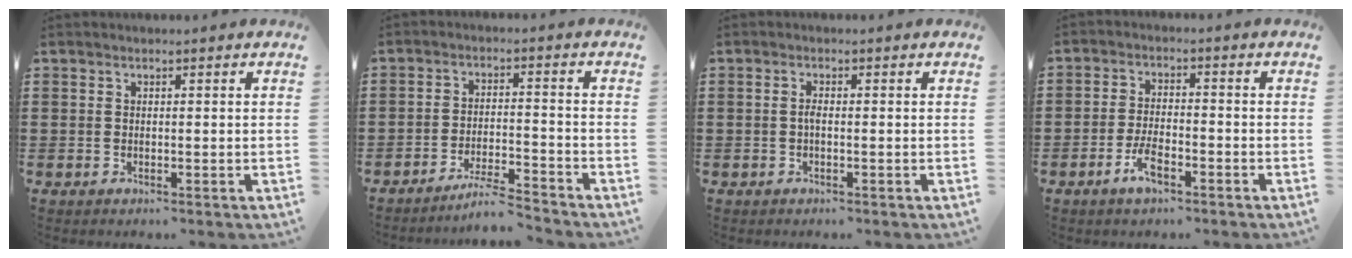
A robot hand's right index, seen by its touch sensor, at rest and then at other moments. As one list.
[{"total": 5.3, "force": [-5.0, -0.1, 1.9], "torque": [-0.047, -0.012, -0.100]}, {"total": 1.3, "force": [-0.4, 0.2, 1.2], "torque": [-0.033, -0.003, -0.009]}, {"total": 4.2, "force": [-2.4, 1.7, 3.0], "torque": [-0.063, 0.003, -0.048]}]